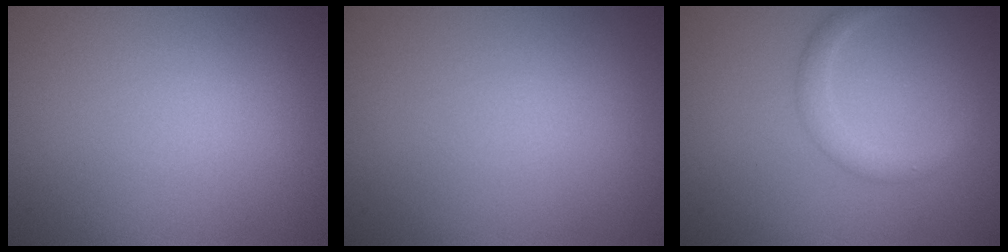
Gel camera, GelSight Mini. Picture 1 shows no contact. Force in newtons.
{"total": 0.0}
{"total": 2.1, "press": 2.1, "slide": 0.0}